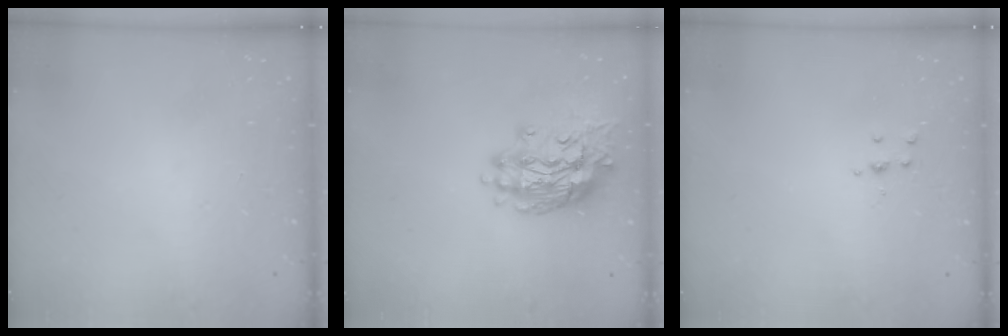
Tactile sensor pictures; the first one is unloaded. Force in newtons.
{"total": 15.0, "press": 14.9, "slide": 1.4}
{"total": 3.3, "press": 3.3, "slide": 0.4}